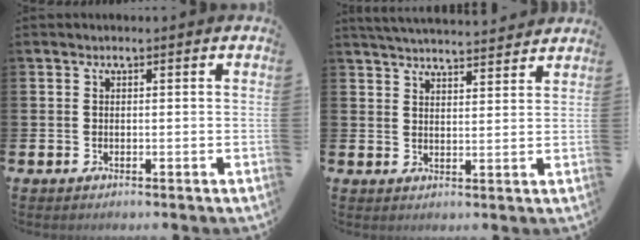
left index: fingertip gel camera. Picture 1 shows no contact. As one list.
[{"total": 4.5, "force": [4.5, 0.2, 0.3], "torque": [-0.015, -0.026, 0.081]}]